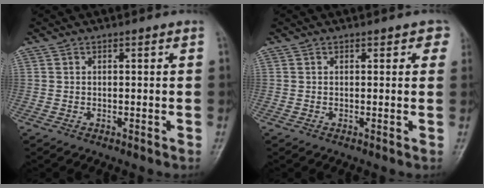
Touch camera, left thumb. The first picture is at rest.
{"total": 2.1, "force": [1.1, 1.3, 1.2], "torque": [0.011, 0.000, 0.007]}